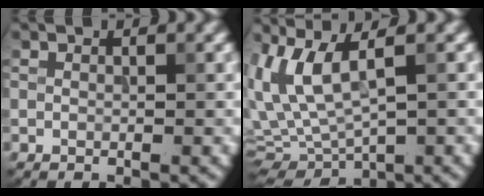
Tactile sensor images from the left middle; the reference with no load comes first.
{"total": 8.4, "force": [2.3, 3.3, 7.4], "torque": [-0.175, -0.003, 0.055]}